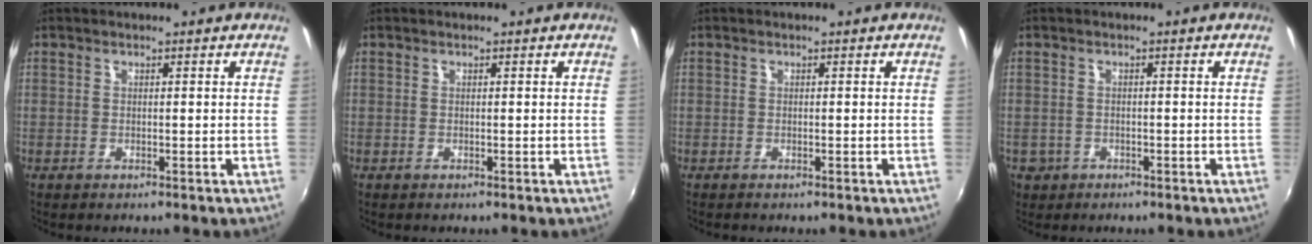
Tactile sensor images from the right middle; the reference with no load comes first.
{"total": 0.0}
{"total": 0.0}
{"total": 4.3, "force": [-1.7, 3.7, 1.4], "torque": [-0.043, -0.004, -0.023]}